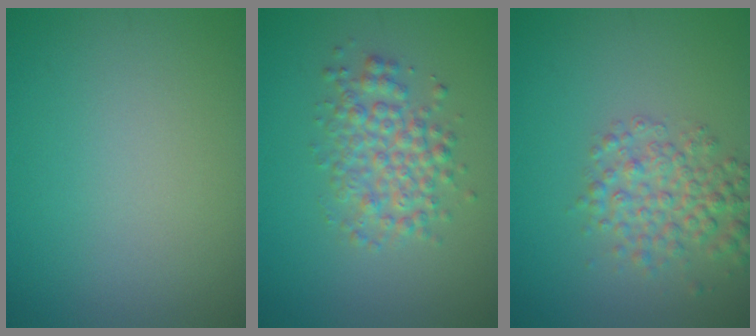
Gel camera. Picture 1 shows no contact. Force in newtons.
{"total": 3.7, "press": 3.7, "slide": 0.0}
{"total": 3.9, "press": 3.9, "slide": 0.1}